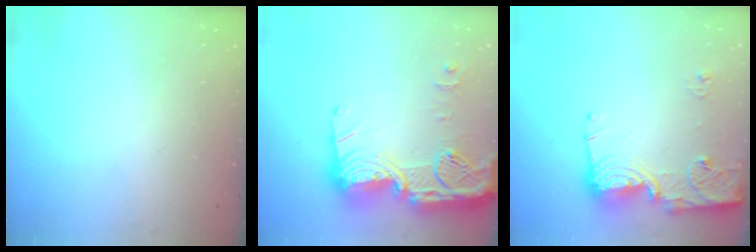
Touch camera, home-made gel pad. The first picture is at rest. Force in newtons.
{"total": 23.2, "press": 23.1, "slide": 2.1}
{"total": 14.7, "press": 14.6, "slide": 1.6}